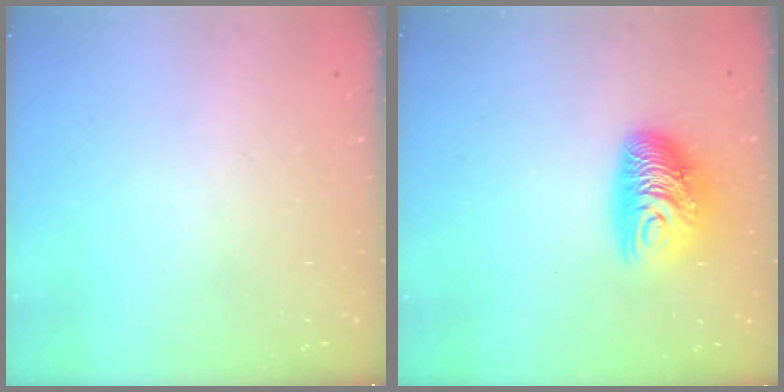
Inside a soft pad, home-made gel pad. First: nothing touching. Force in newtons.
{"total": 11.1, "press": 11.1, "slide": 0.8}